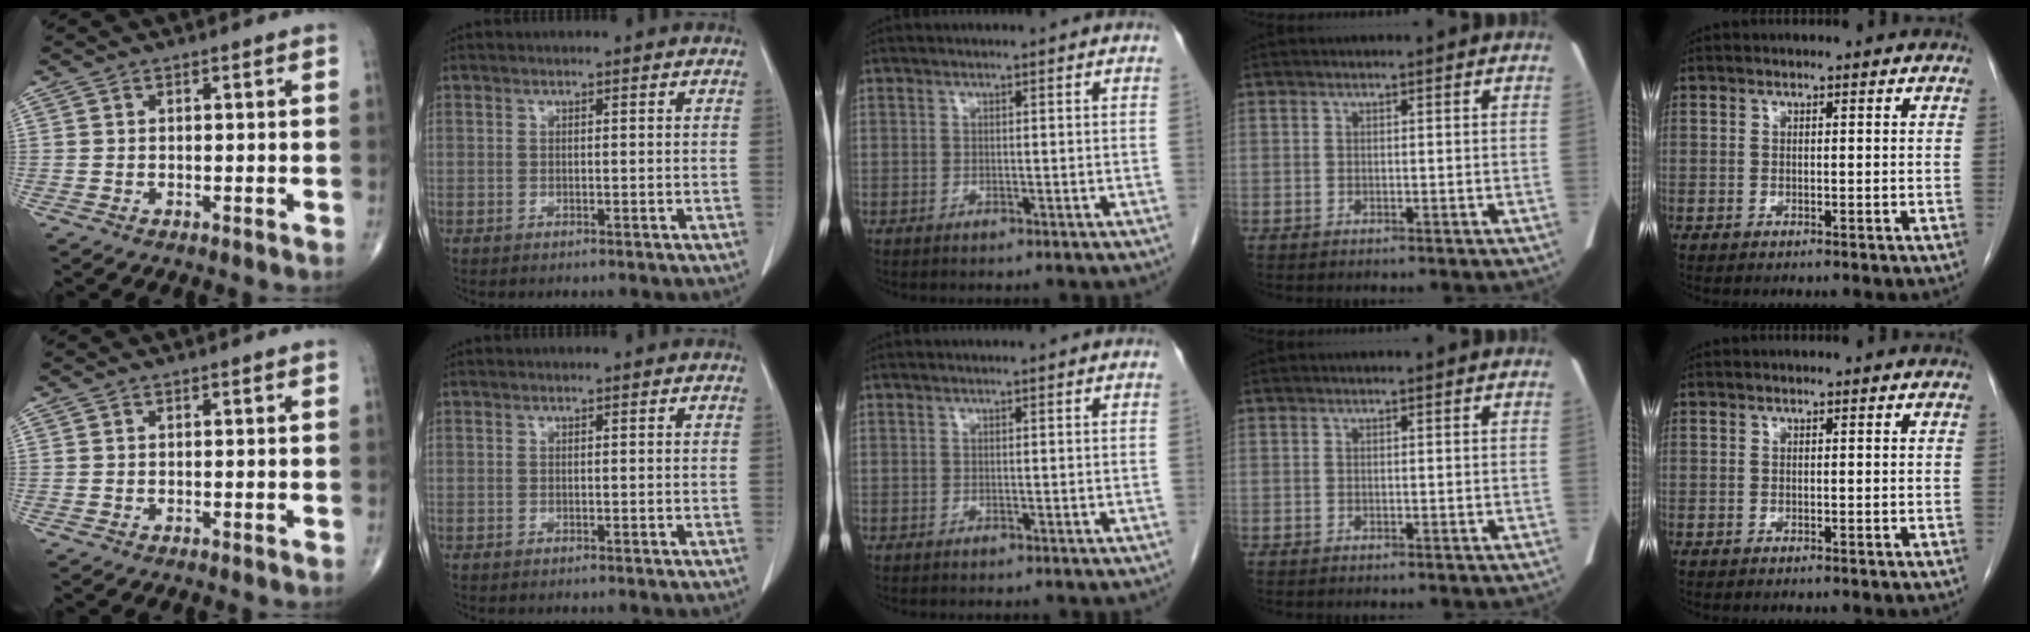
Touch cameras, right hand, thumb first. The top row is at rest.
{}